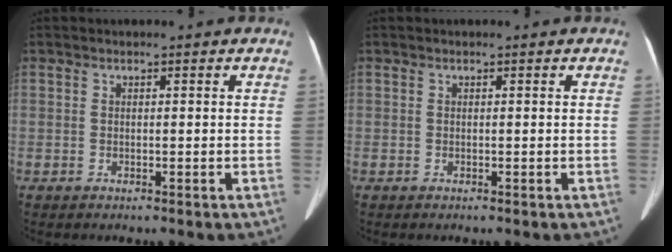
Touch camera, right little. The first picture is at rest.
{"total": 0.0}